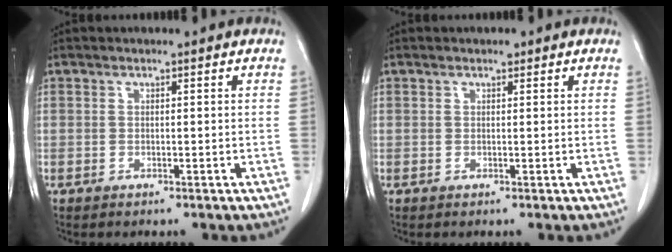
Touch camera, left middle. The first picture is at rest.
{"total": 0.7, "force": [0.5, 0.2, 0.3], "torque": [-0.009, 0.002, 0.008]}